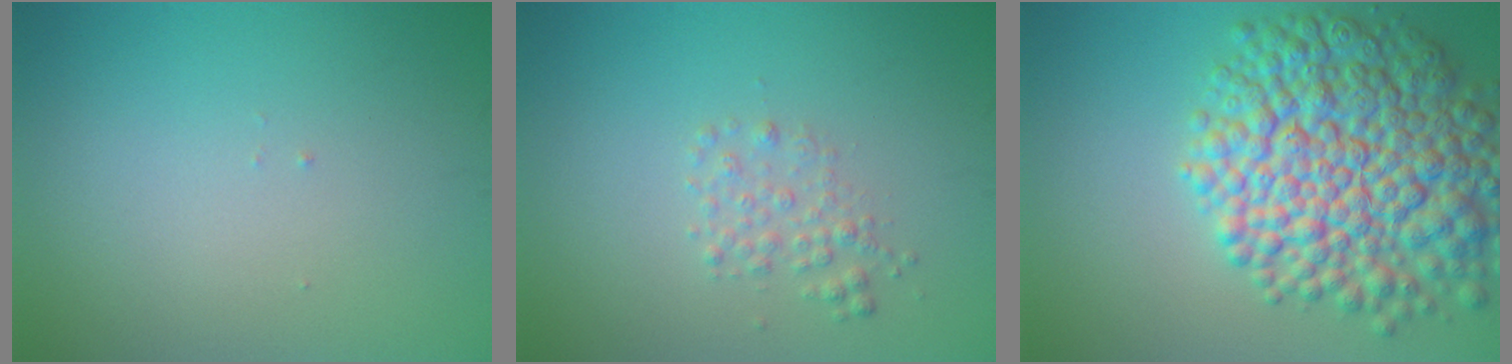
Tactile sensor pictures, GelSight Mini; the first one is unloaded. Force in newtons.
{"total": 1.6, "press": 1.6, "slide": 0.0}
{"total": 11.7, "press": 11.7, "slide": 0.3}